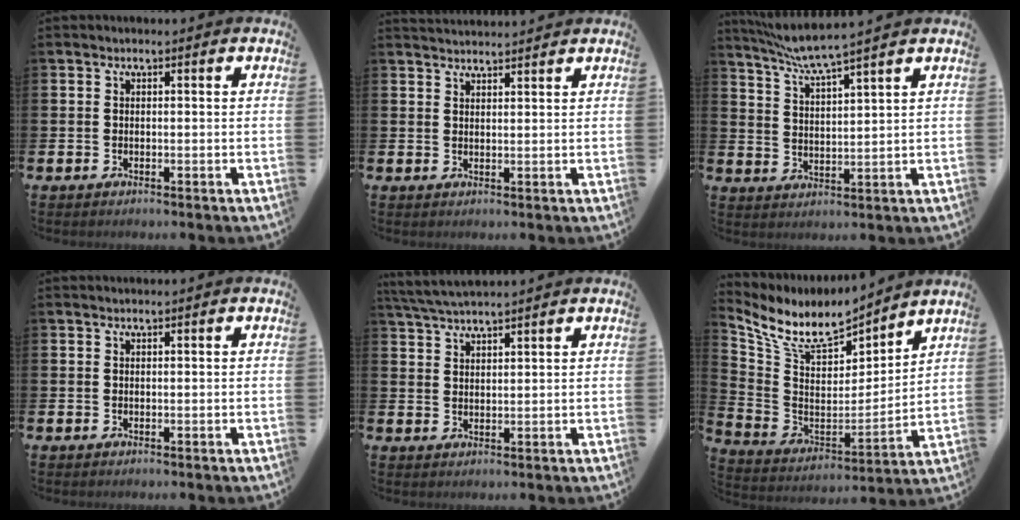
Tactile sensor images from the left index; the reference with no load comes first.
{"total": 2.4, "force": [2.4, 0.2, 0.1], "torque": [0.004, -0.015, 0.042]}
{"total": 5.2, "force": [4.8, -0.6, 1.7], "torque": [-0.050, -0.030, 0.082]}
{"total": 0.0}
{"total": 3.8, "force": [3.7, 0.0, 1.0], "torque": [-0.032, -0.013, 0.069]}
{"total": 9.6, "force": [8.5, 3.2, 3.3], "torque": [-0.108, -0.057, 0.151]}